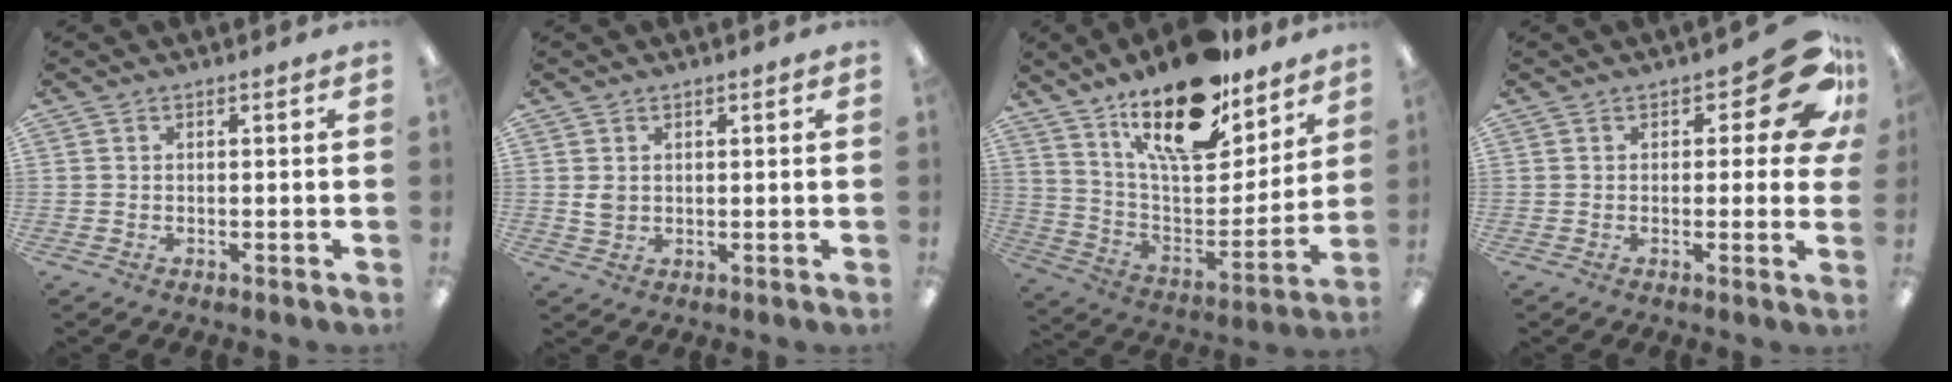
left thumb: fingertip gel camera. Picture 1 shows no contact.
{"total": 2.7, "force": [0.9, 2.2, 1.2], "torque": [-0.018, -0.001, 0.016]}
{"total": 22.5, "force": [16.2, 8.8, 12.8], "torque": [-0.205, -0.098, 0.281]}
{"total": 11.7, "force": [5.3, 5.0, 9.2], "torque": [-0.109, -0.024, 0.090]}